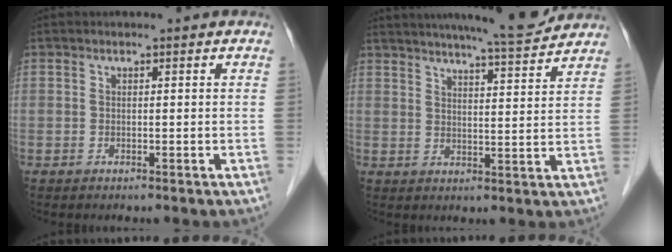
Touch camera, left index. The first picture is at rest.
{"total": 12.2, "force": [11.1, 0.3, 4.9], "torque": [-0.076, 0.000, 0.148]}